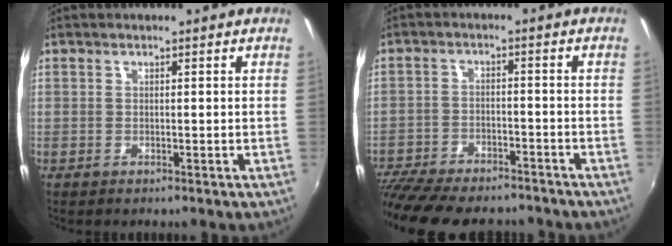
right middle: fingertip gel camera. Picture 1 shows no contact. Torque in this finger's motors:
{"motor_torque": [1.12, -1.02, 0.39, 0.21]}